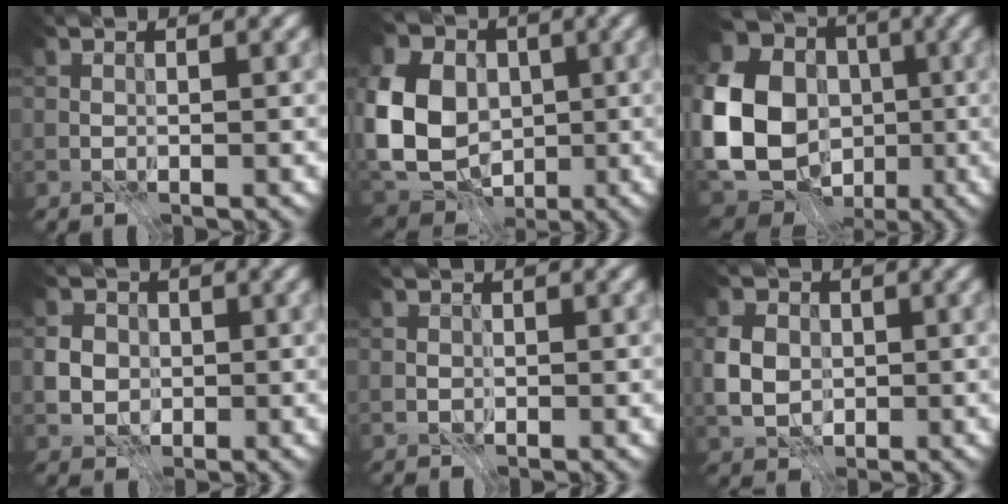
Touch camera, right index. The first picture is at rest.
{"total": 12.1, "force": [0.2, 9.5, 7.5], "torque": [-0.166, 0.002, -0.009]}
{"total": 17.9, "force": [-2.4, 15.0, 9.4], "torque": [-0.212, -0.012, -0.067]}
{"total": 3.0, "force": [-0.6, 2.7, 1.2], "torque": [-0.023, 0.000, -0.015]}
{"total": 0.8, "force": [-0.2, 0.8, 0.1], "torque": [0.000, -0.001, -0.006]}
{"total": 4.4, "force": [-0.4, 3.5, 2.6], "torque": [-0.056, 0.002, -0.014]}